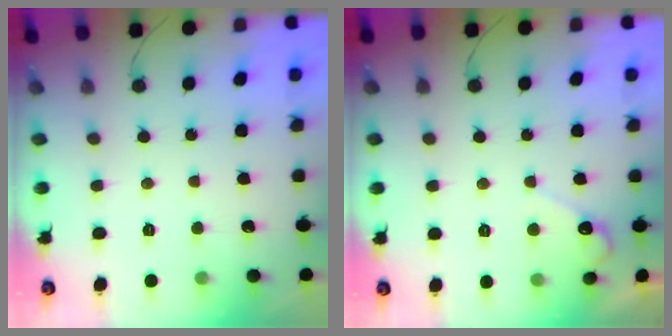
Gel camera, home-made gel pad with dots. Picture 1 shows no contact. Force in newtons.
{"total": 4.5, "press": 4.5, "slide": 0.3}